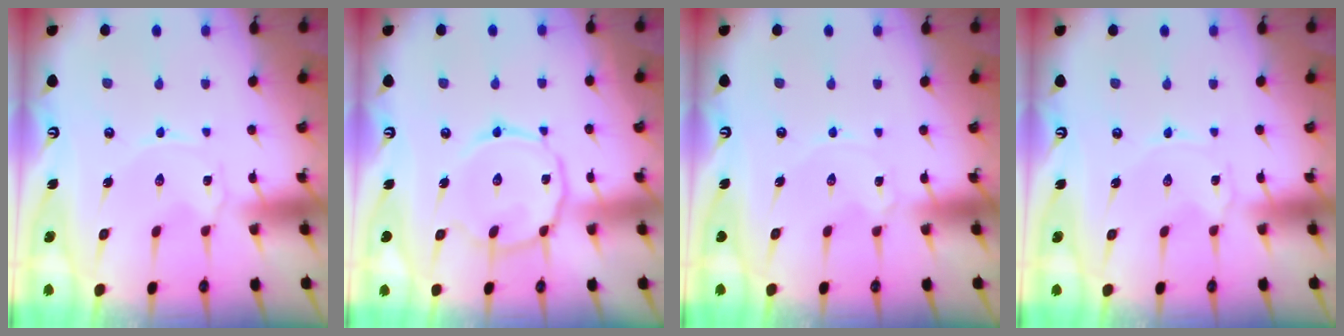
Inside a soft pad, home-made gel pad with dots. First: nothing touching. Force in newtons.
{"total": 11.6, "press": 11.6, "slide": 0.5}
{"total": 1.1, "press": 1.1, "slide": 0.2}
{"total": 0.0}